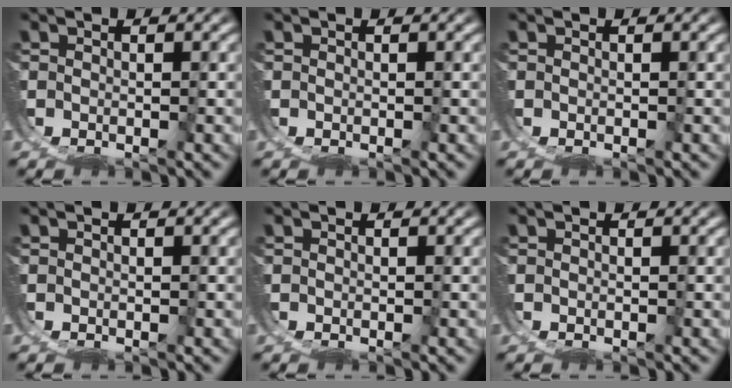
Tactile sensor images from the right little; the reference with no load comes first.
{"total": 0.0}
{"total": 0.0}
{"total": 0.0}
{"total": 0.0}
{"total": 0.0}